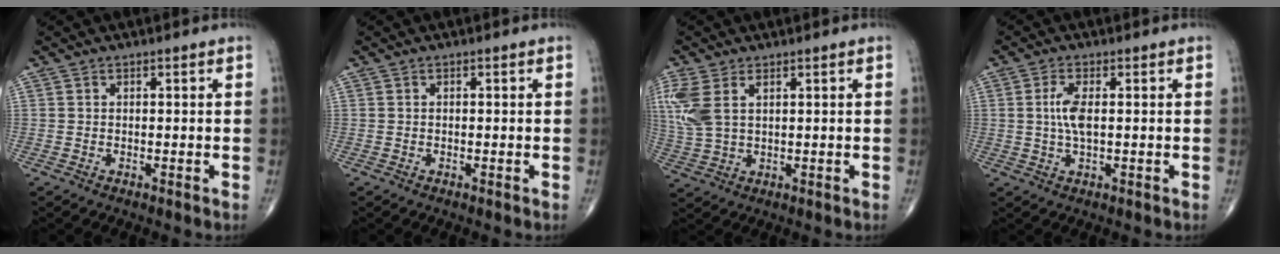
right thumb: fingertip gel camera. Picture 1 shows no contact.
{"total": 0.0}
{"total": 8.5, "force": [3.0, 4.6, 6.6], "torque": [-0.176, 0.007, 0.071]}
{"total": 4.6, "force": [0.5, 1.6, 4.3], "torque": [-0.102, 0.002, 0.009]}